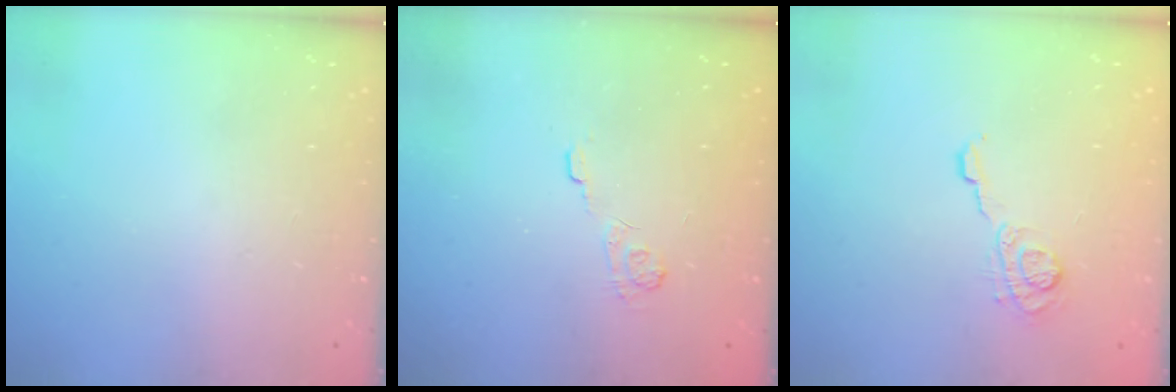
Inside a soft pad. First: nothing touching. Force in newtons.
{"total": 3.6, "press": 3.2, "slide": 1.5}
{"total": 7.7, "press": 7.7, "slide": 1.0}